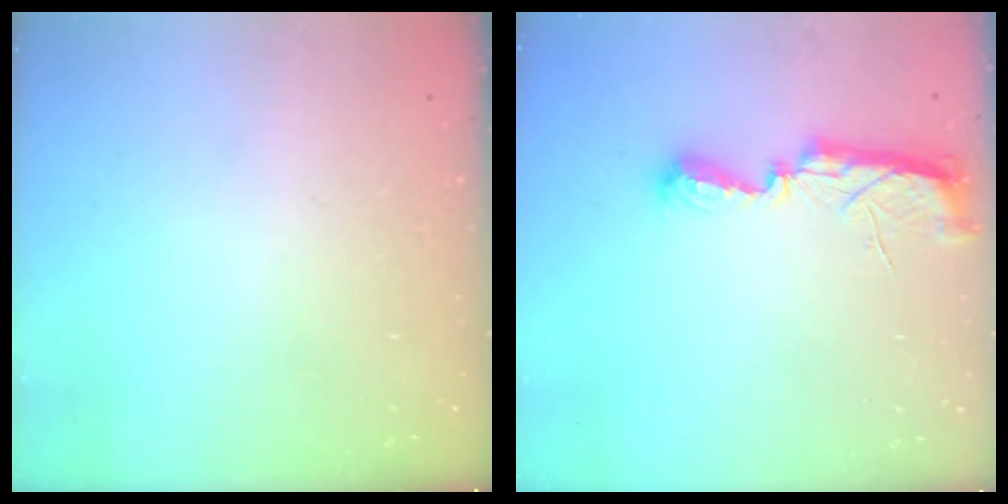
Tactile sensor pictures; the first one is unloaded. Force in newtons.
{"total": 7.5, "press": 7.5, "slide": 0.5}